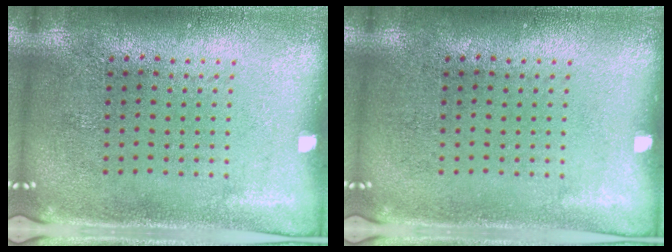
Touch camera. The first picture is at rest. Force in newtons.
{"total": 0.0}